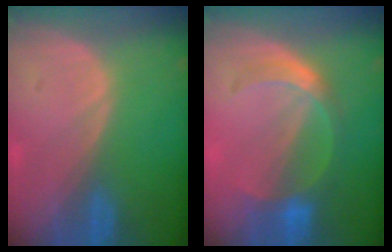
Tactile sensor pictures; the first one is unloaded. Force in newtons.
{"total": 5.6, "press": 5.3, "slide": 1.9}